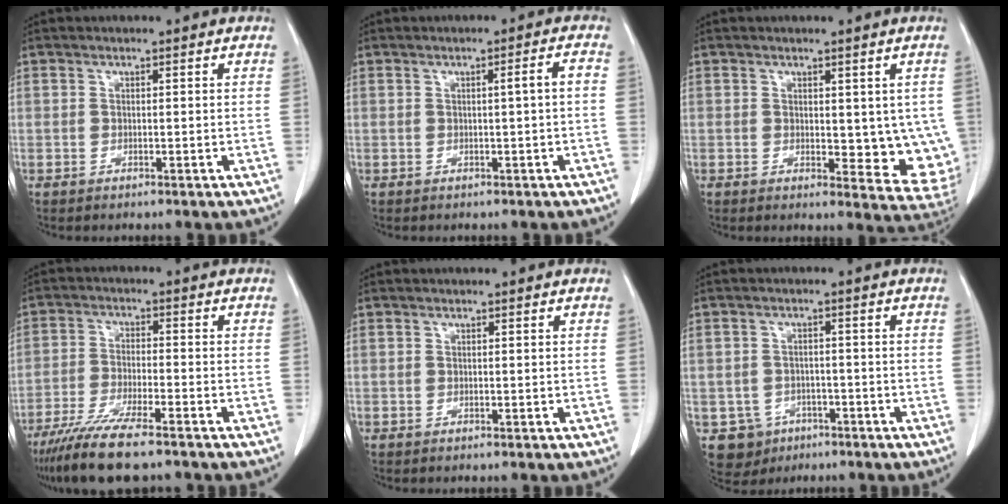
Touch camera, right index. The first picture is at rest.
{"total": 1.7, "force": [-0.3, -0.1, 1.6], "torque": [-0.024, 0.003, -0.003]}
{"total": 9.5, "force": [0.5, 4.6, 8.3], "torque": [-0.084, -0.022, 0.013]}
{"total": 10.6, "force": [-8.4, 1.0, 6.4], "torque": [-0.112, -0.027, -0.143]}
{"total": 0.0}
{"total": 5.6, "force": [-2.4, 5.1, 0.6], "torque": [-0.006, 0.010, -0.028]}